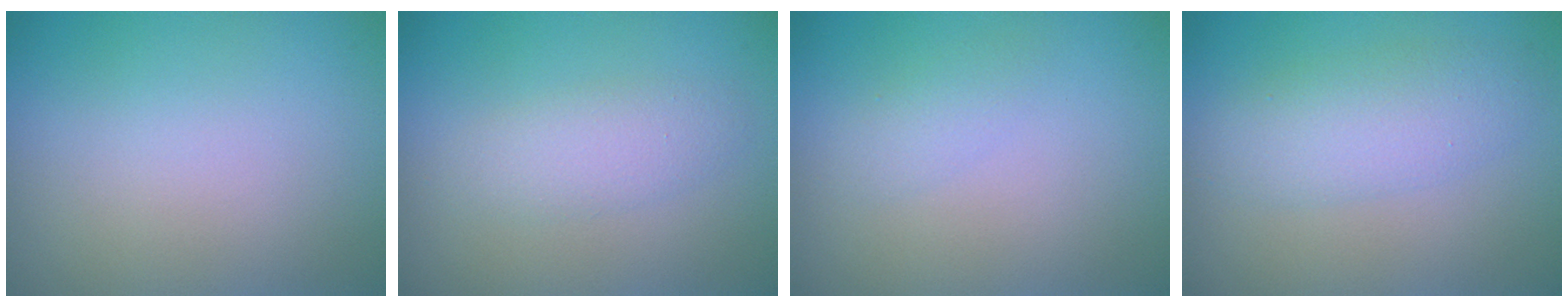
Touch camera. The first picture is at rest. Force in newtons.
{"total": 2.3, "press": 2.3, "slide": 0.1}
{"total": 1.2, "press": 1.2, "slide": 0.0}
{"total": 3.6, "press": 3.6, "slide": 0.1}